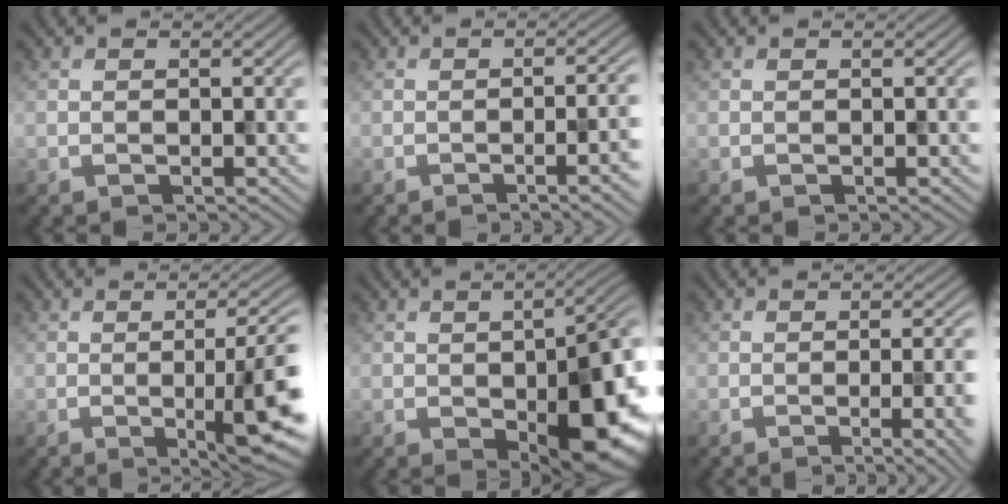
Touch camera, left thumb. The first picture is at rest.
{"total": 5.6, "force": [-1.7, 1.5, 5.2], "torque": [-0.058, 0.000, -0.025]}
{"total": 0.0}
{"total": 8.8, "force": [-1.3, 1.7, 8.6], "torque": [-0.130, -0.003, -0.023]}
{"total": 13.7, "force": [-3.6, 6.1, 11.7], "torque": [-0.151, -0.028, -0.043]}
{"total": 7.1, "force": [-1.7, 2.4, 6.5], "torque": [-0.064, -0.003, -0.014]}